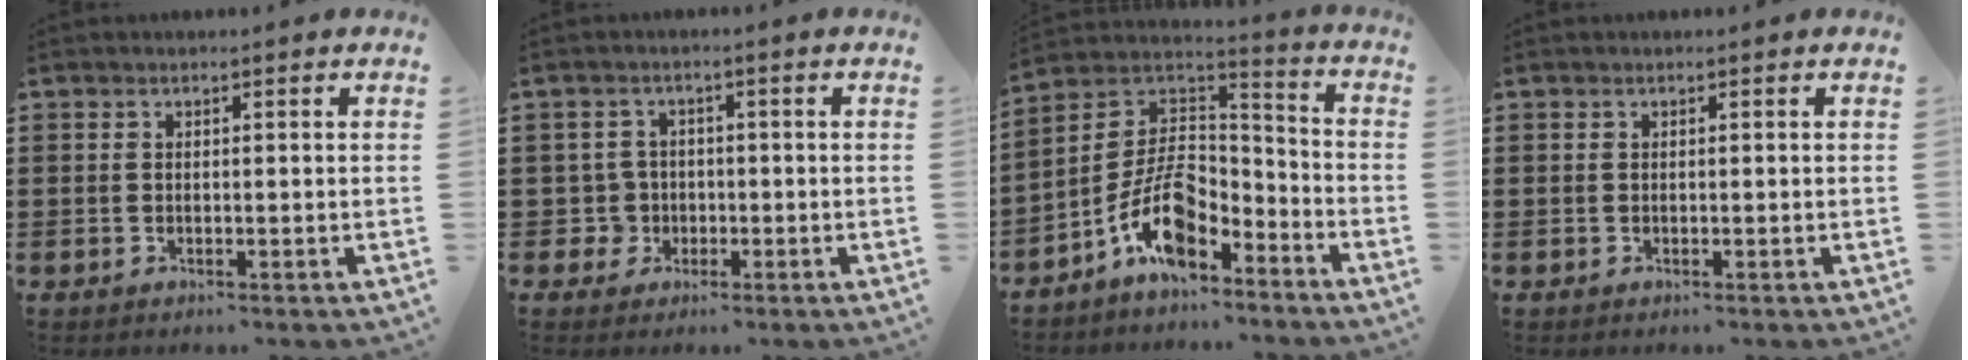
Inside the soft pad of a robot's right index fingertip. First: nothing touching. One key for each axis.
{"total": 3.4, "fx": -0.8, "fy": 3.3, "fz": 0.6, "tx": -0.035, "ty": 0.004, "tz": -0.021}
{"total": 10.5, "fx": -6.3, "fy": 4.9, "fz": 6.8, "tx": -0.160, "ty": 0.001, "tz": -0.129}
{"total": 0.0}